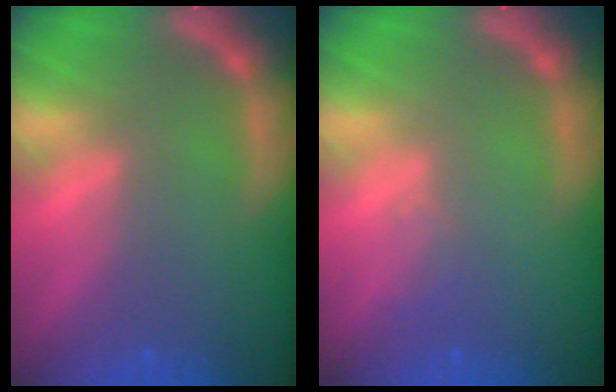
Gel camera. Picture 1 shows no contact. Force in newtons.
{"total": 1.0}